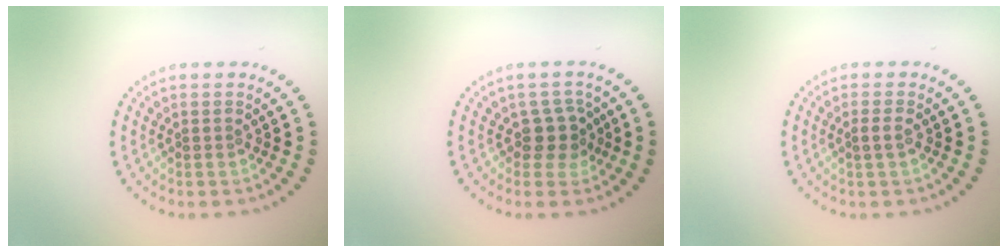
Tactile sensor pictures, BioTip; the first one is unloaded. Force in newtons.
{"total": 2.2, "press": 1.9, "slide": 1.2}
{"total": 1.0, "press": 0.9, "slide": 0.3}